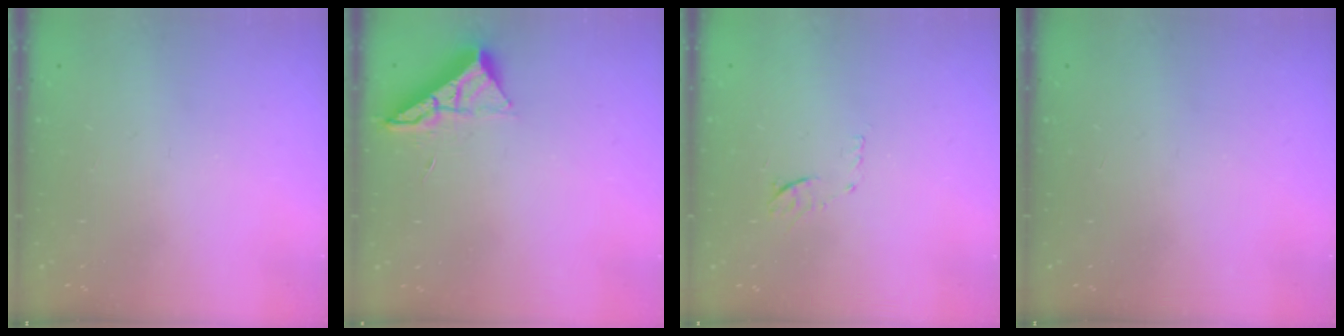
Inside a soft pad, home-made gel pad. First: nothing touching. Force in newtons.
{"total": 7.1, "press": 7.1, "slide": 0.4}
{"total": 6.2, "press": 6.1, "slide": 0.7}
{"total": 0.0}